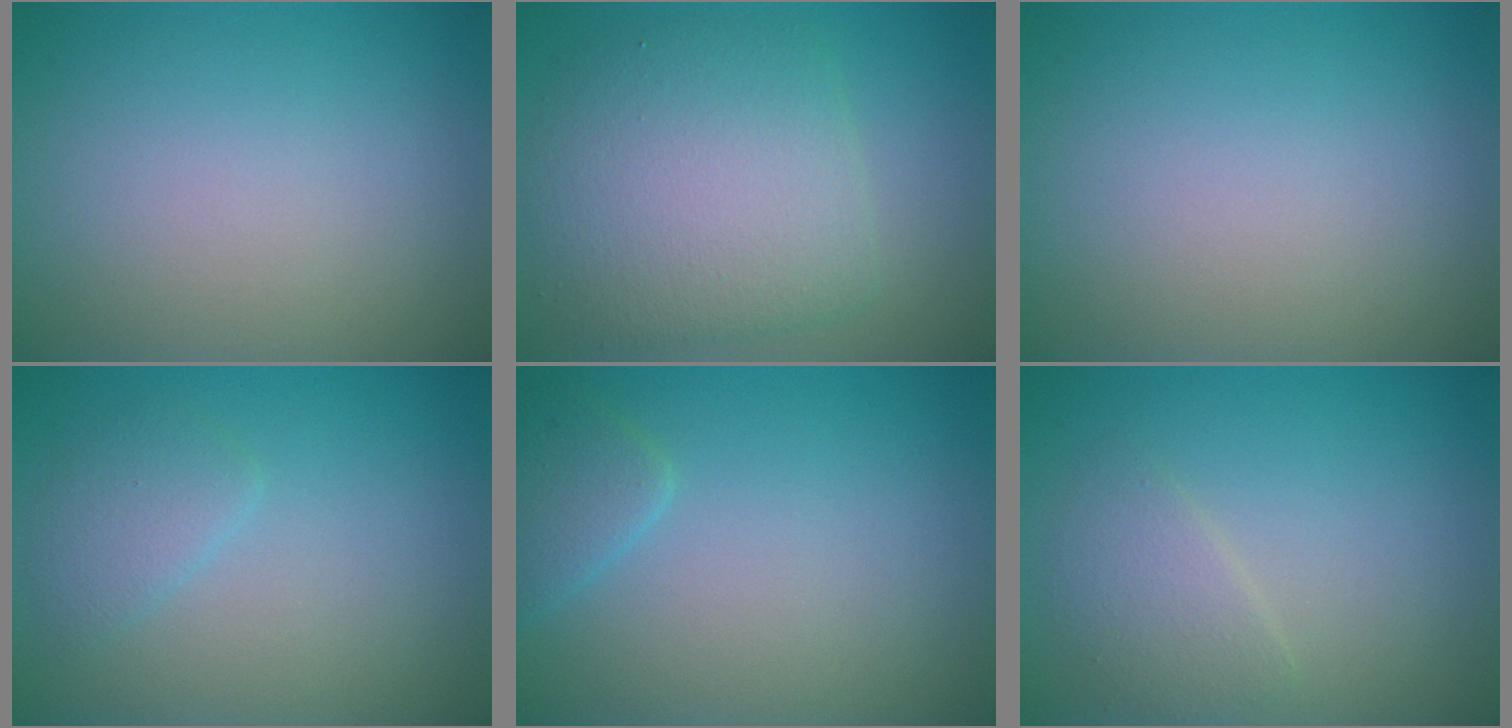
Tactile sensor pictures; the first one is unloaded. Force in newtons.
{"total": 7.5, "press": 7.5, "slide": 0.1}
{"total": 0.0}
{"total": 1.8, "press": 1.8, "slide": 0.1}
{"total": 1.7, "press": 1.7, "slide": 0.2}
{"total": 2.2, "press": 2.2, "slide": 0.1}